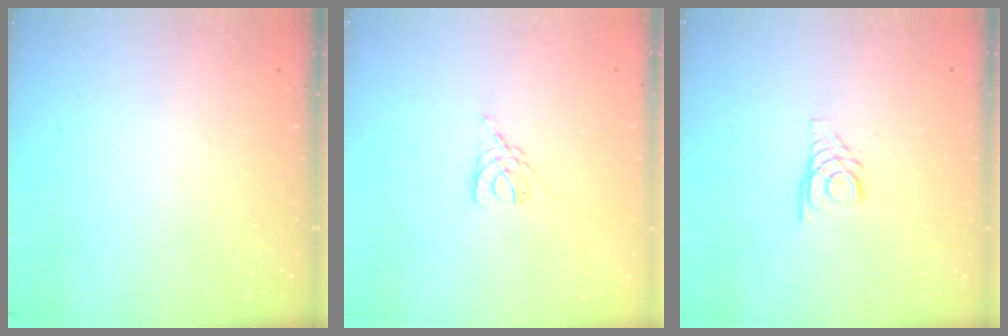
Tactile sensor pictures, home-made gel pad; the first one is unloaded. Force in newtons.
{"total": 3.1, "press": 3.0, "slide": 0.5}
{"total": 3.3, "press": 3.3, "slide": 0.3}